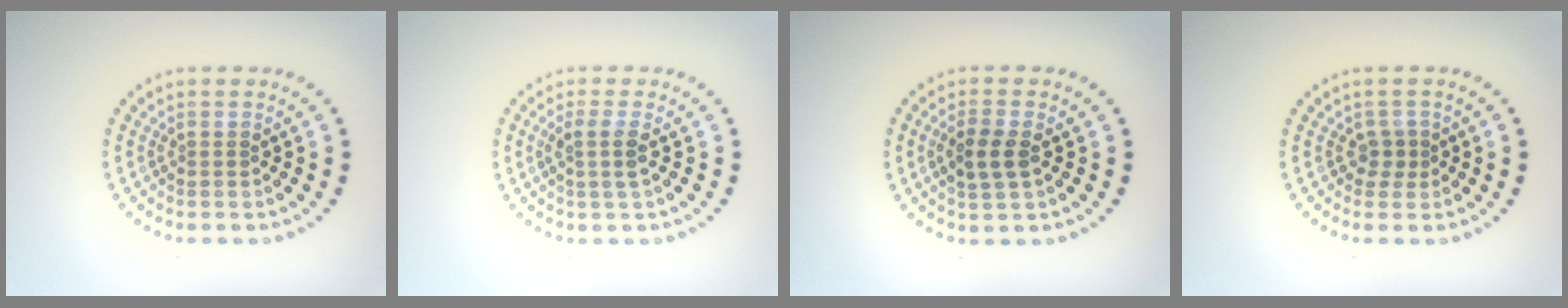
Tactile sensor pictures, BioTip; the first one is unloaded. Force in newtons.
{"total": 1.9, "press": 1.5, "slide": 1.1}
{"total": 2.6, "press": 2.5, "slide": 0.7}
{"total": 1.3, "press": 1.1, "slide": 0.8}